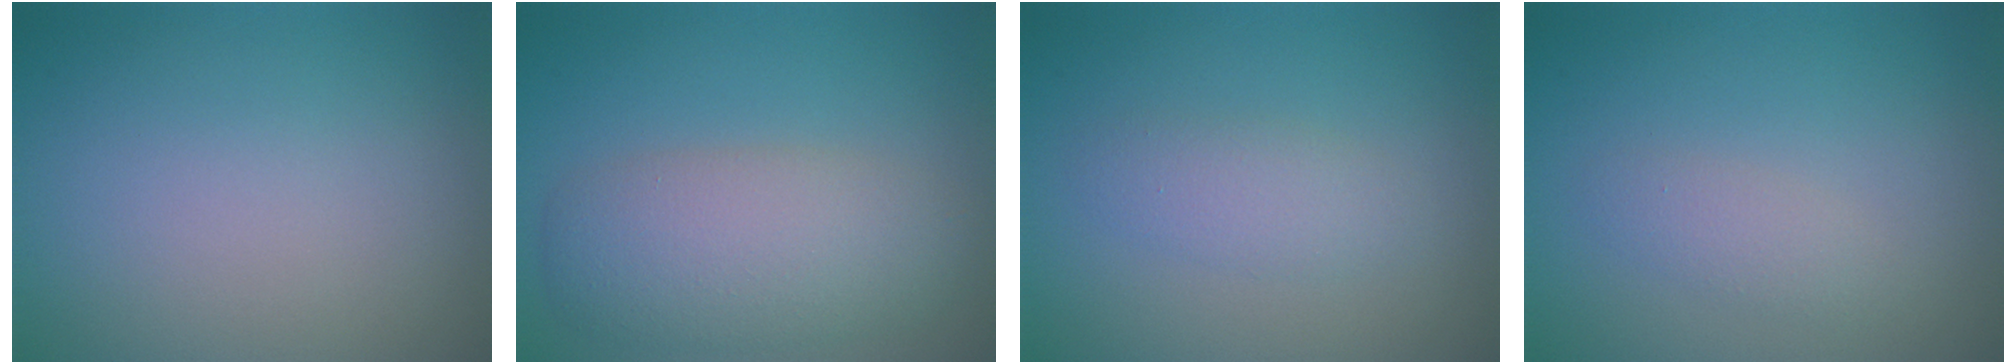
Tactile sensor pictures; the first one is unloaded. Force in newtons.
{"total": 5.5, "press": 5.5, "slide": 0.2}
{"total": 2.1, "press": 2.1, "slide": 0.1}
{"total": 1.4, "press": 1.4, "slide": 0.1}